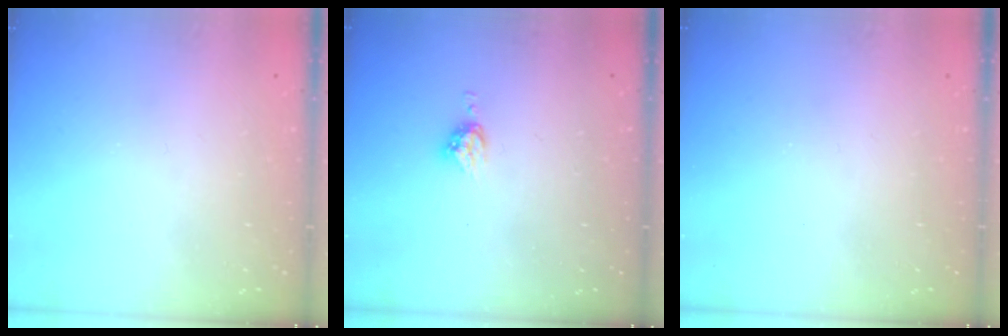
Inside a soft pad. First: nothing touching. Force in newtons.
{"total": 5.1, "press": 5.1, "slide": 0.7}
{"total": 0.0}